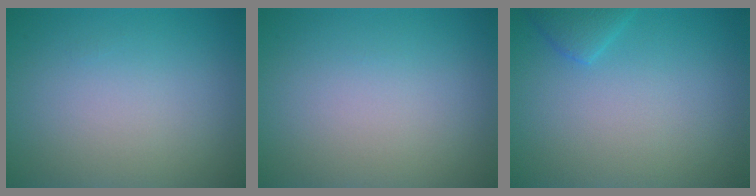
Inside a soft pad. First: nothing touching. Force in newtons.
{"total": 0.0}
{"total": 1.6, "press": 1.6, "slide": 0.2}